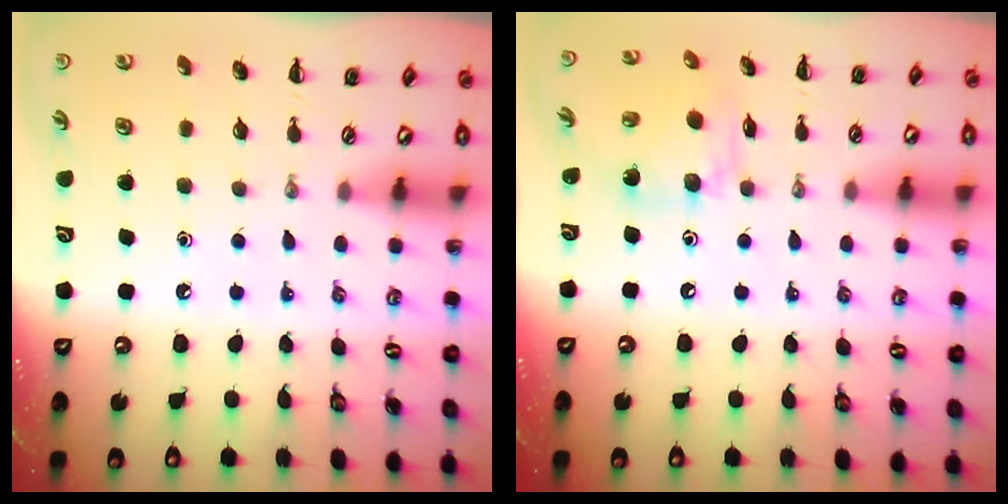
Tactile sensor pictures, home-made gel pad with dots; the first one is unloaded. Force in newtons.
{"total": 8.8, "press": 8.8, "slide": 0.6}